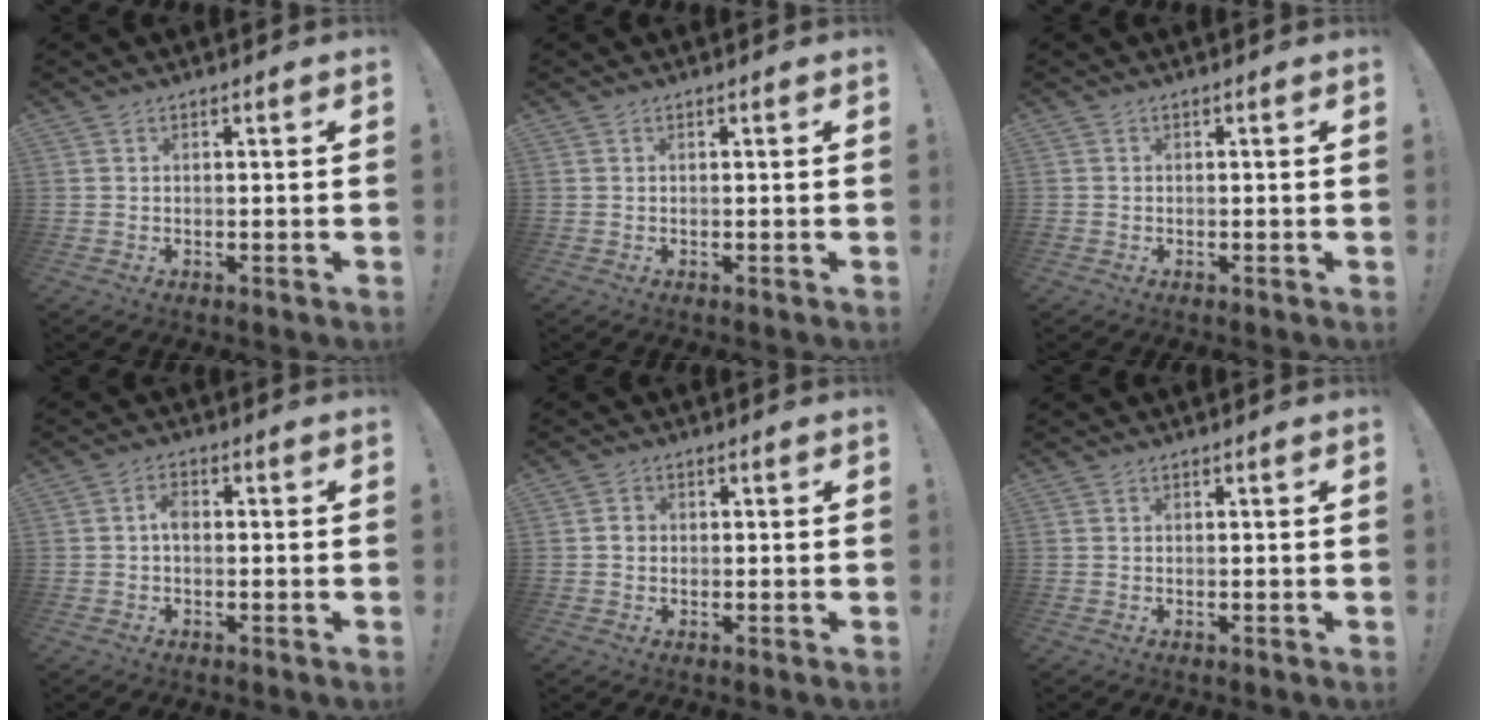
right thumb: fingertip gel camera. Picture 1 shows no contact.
{"total": 0.0}
{"total": 0.7, "force": [-0.3, 0.6, 0.0], "torque": [-0.006, 0.004, -0.004]}
{"total": 3.3, "force": [-0.1, 1.8, 2.7], "torque": [-0.044, 0.004, -0.005]}
{"total": 1.8, "force": [-0.3, 1.5, 0.8], "torque": [-0.007, 0.003, -0.007]}
{"total": 0.0}